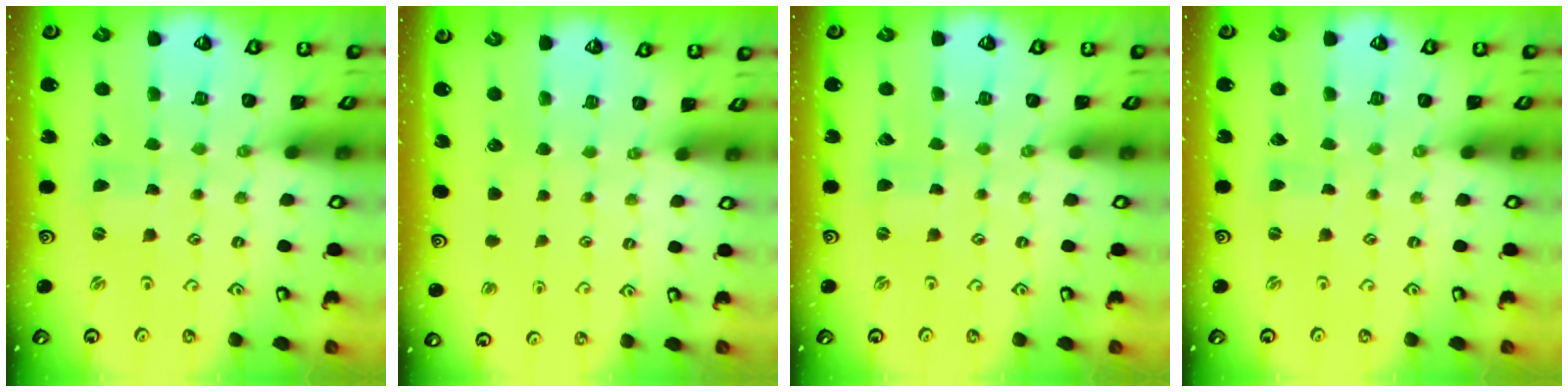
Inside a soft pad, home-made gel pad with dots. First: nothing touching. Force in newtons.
{"total": 0.0}
{"total": 0.0}
{"total": 0.0}